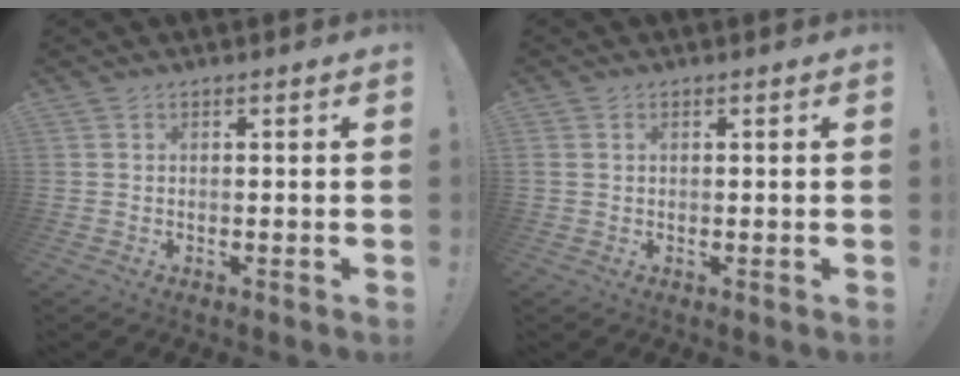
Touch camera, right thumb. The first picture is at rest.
{"total": 0.9, "force": [0.4, 0.7, 0.5], "torque": [-0.015, 0.005, 0.007]}